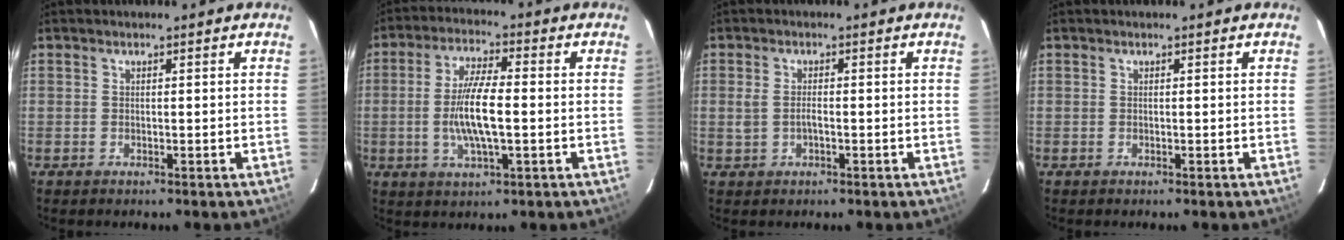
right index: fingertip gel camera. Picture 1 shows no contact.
{"total": 9.3, "force": [-1.3, 2.3, 8.9], "torque": [-0.175, -0.002, -0.024]}
{"total": 2.7, "force": [-0.5, 1.4, 2.2], "torque": [-0.046, 0.000, -0.006]}
{"total": 0.0}